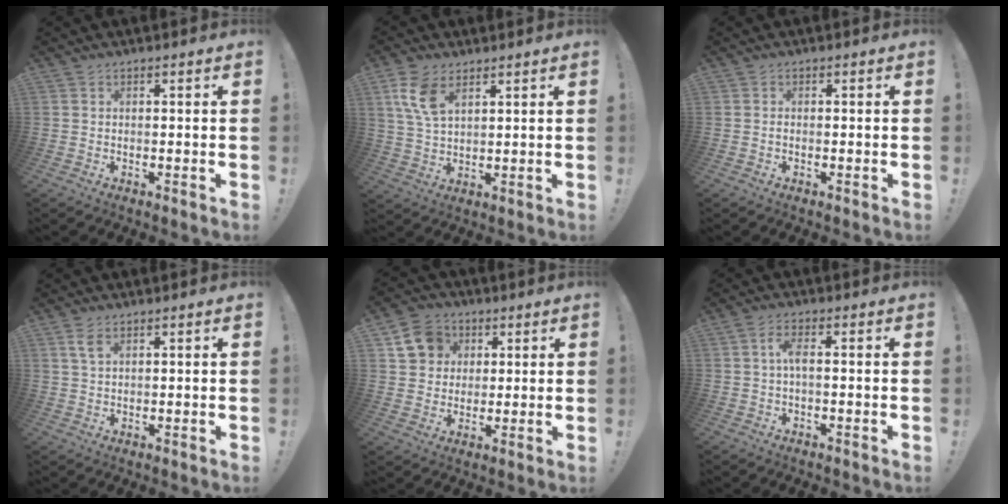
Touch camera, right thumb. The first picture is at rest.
{"total": 9.0, "force": [4.6, 4.7, 6.0], "torque": [-0.125, -0.014, 0.086]}
{"total": 0.6, "force": [-0.5, 0.2, 0.3], "torque": [-0.014, 0.002, -0.008]}
{"total": 3.8, "force": [1.9, 1.8, 2.8], "torque": [-0.055, 0.000, 0.035]}
{"total": 11.1, "force": [3.9, 9.7, 3.7], "torque": [-0.051, -0.009, 0.081]}
{"total": 4.1, "force": [0.0, 1.1, 4.0], "torque": [-0.090, 0.005, -0.003]}